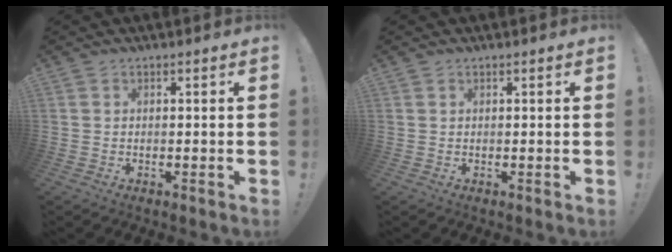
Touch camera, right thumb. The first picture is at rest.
{"total": 0.0}